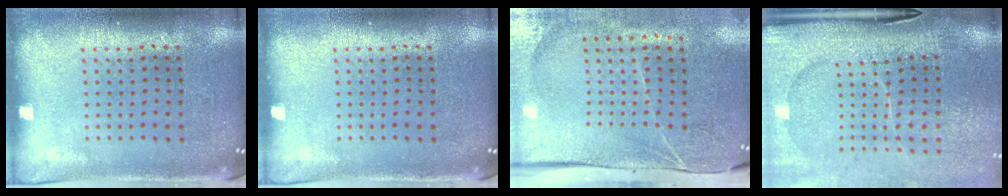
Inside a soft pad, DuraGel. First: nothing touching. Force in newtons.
{"total": 0.0}
{"total": 4.4, "press": 3.5, "slide": 2.6}
{"total": 4.7, "press": 3.8, "slide": 2.7}